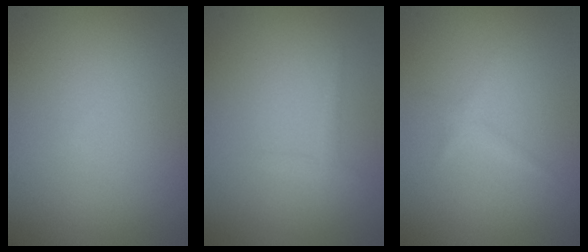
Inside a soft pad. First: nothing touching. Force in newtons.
{"total": 0.9, "press": 0.9, "slide": 0.1}
{"total": 0.9, "press": 0.9, "slide": 0.0}